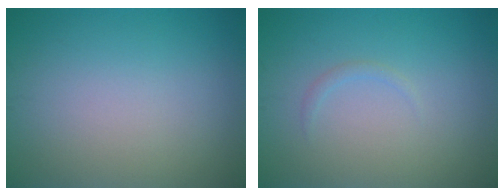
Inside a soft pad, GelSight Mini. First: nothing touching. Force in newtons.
{"total": 0.7, "press": 0.7, "slide": 0.1}